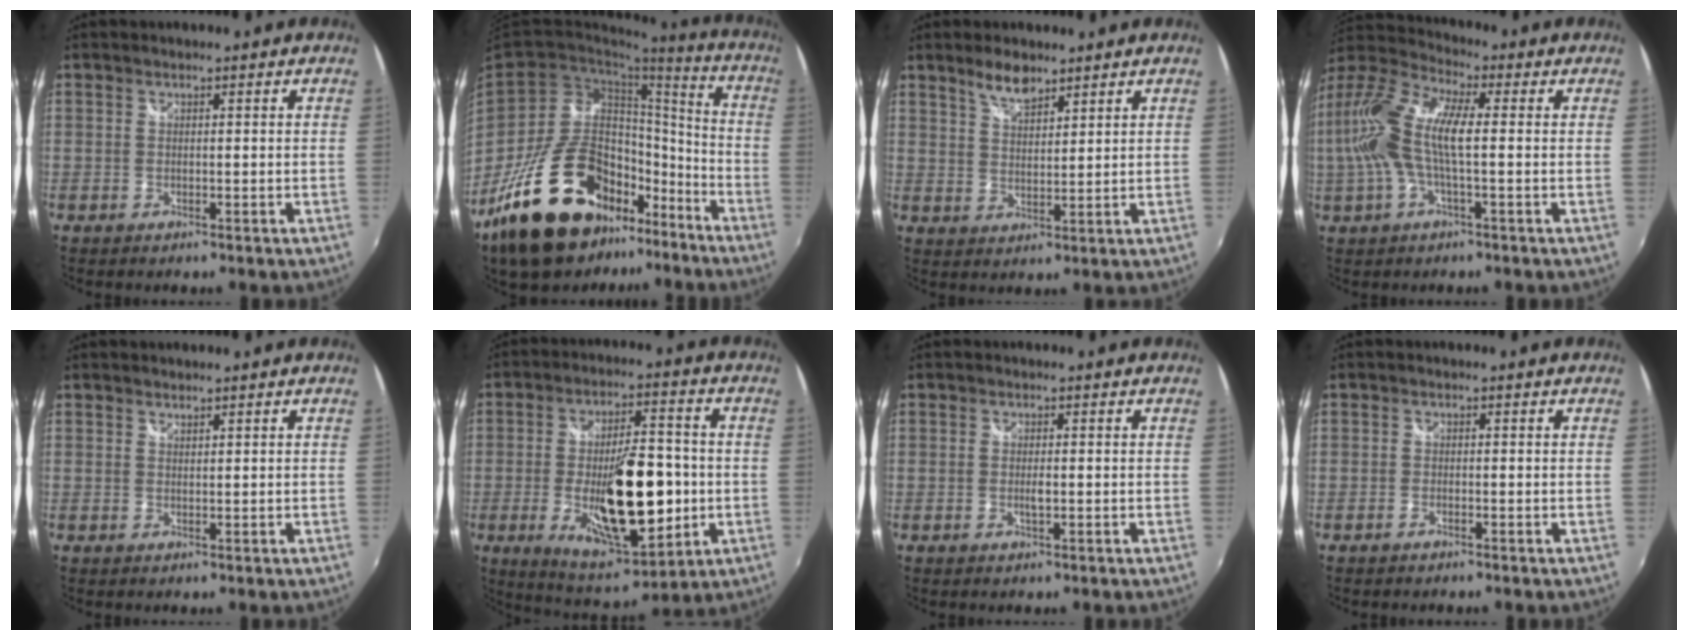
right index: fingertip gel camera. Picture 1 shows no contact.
{"total": 23.7, "force": [-15.8, 12.0, 13.0], "torque": [-0.238, 0.030, -0.234]}
{"total": 4.9, "force": [3.8, 1.7, 2.5], "torque": [-0.041, 0.002, 0.071]}
{"total": 14.8, "force": [0.6, 4.6, 14.0], "torque": [-0.264, 0.007, 0.003]}
{"total": 0.8, "force": [0.8, 0.1, 0.0], "torque": [0.001, 0.000, 0.015]}
{"total": 20.1, "force": [-3.7, 7.7, 18.2], "torque": [-0.307, -0.013, -0.039]}
{"total": 1.3, "force": [-0.2, 0.4, 1.2], "torque": [-0.023, -0.002, -0.004]}
{"total": 0.8, "force": [-0.7, 0.2, 0.3], "torque": [-0.008, -0.003, -0.017]}